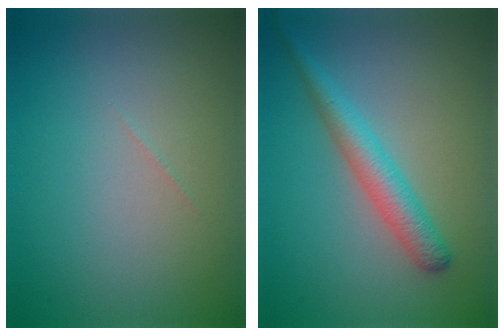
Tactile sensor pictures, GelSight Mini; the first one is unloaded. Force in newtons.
{"total": 3.4, "press": 3.4, "slide": 0.1}